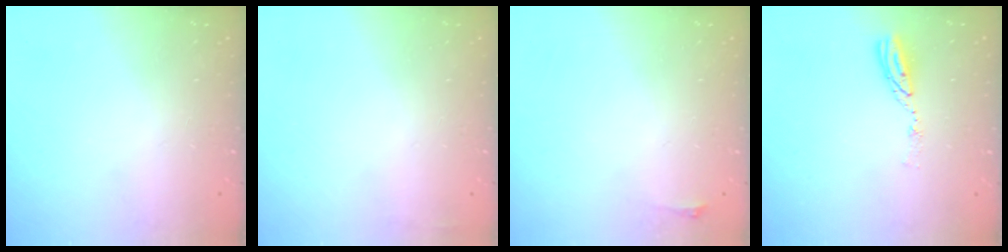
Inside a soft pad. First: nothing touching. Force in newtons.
{"total": 2.9, "press": 2.4, "slide": 1.6}
{"total": 2.8, "press": 2.1, "slide": 1.9}
{"total": 5.2, "press": 5.2, "slide": 0.3}